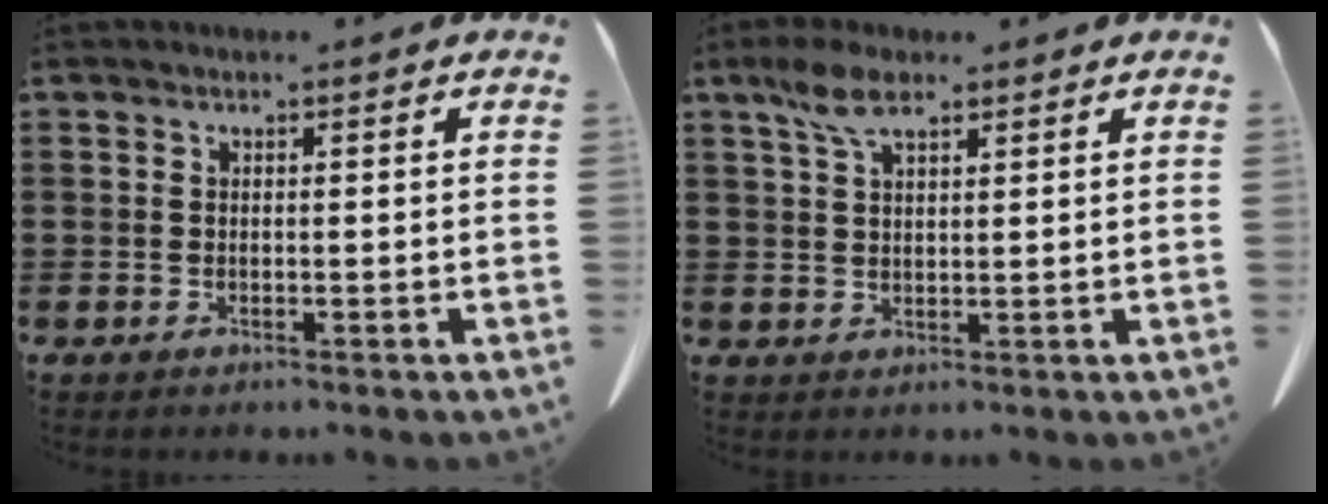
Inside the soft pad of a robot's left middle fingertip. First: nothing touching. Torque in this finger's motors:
{"motor_torque": [2.11, 0.02, 0.20, 0.14]}